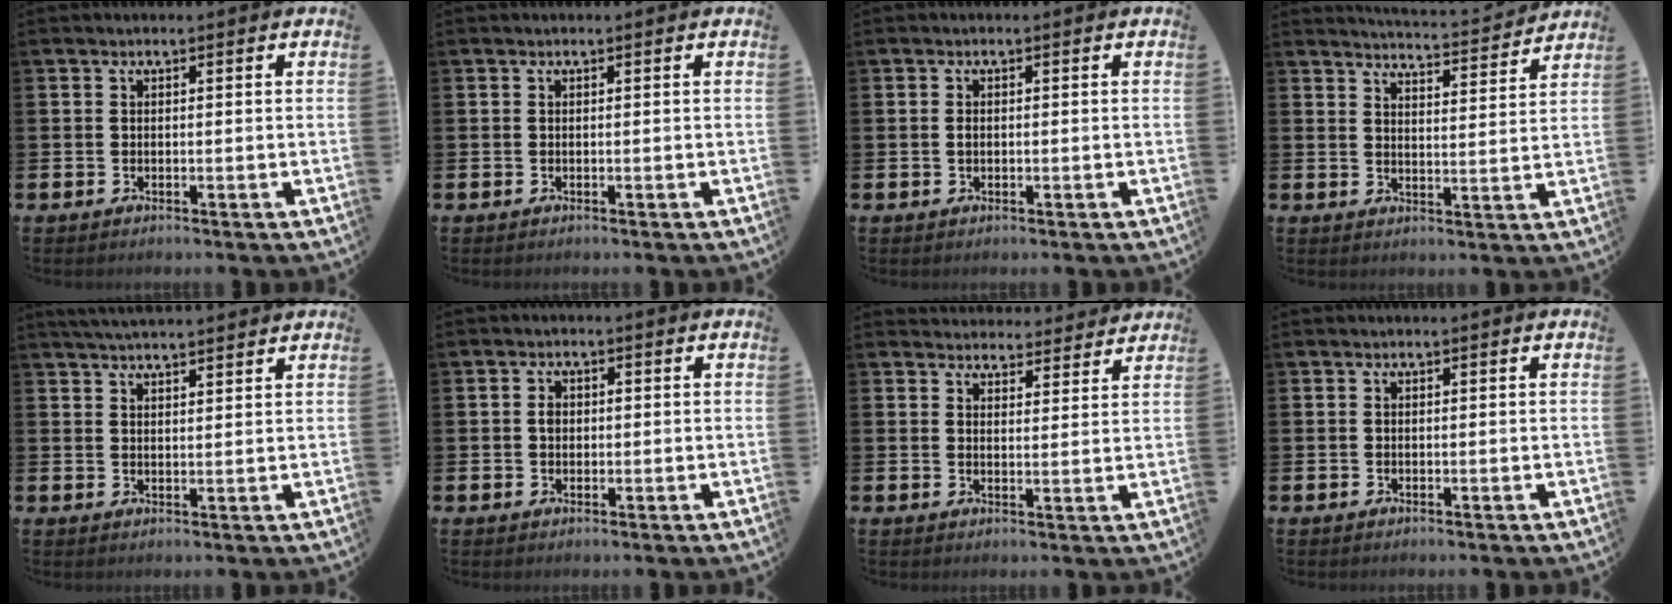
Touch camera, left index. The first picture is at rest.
{"total": 0.0}
{"total": 0.8, "force": [0.0, 0.6, 0.5], "torque": [-0.006, 0.002, -0.004]}
{"total": 4.7, "force": [4.7, -0.2, 0.4], "torque": [-0.011, -0.041, 0.079]}
{"total": 3.5, "force": [3.4, 0.1, 0.5], "torque": [-0.017, -0.012, 0.064]}
{"total": 1.8, "force": [0.1, 1.4, 1.1], "torque": [0.000, 0.001, -0.006]}
{"total": 4.0, "force": [3.9, 0.9, -0.2], "torque": [0.003, -0.028, 0.069]}
{"total": 0.0}